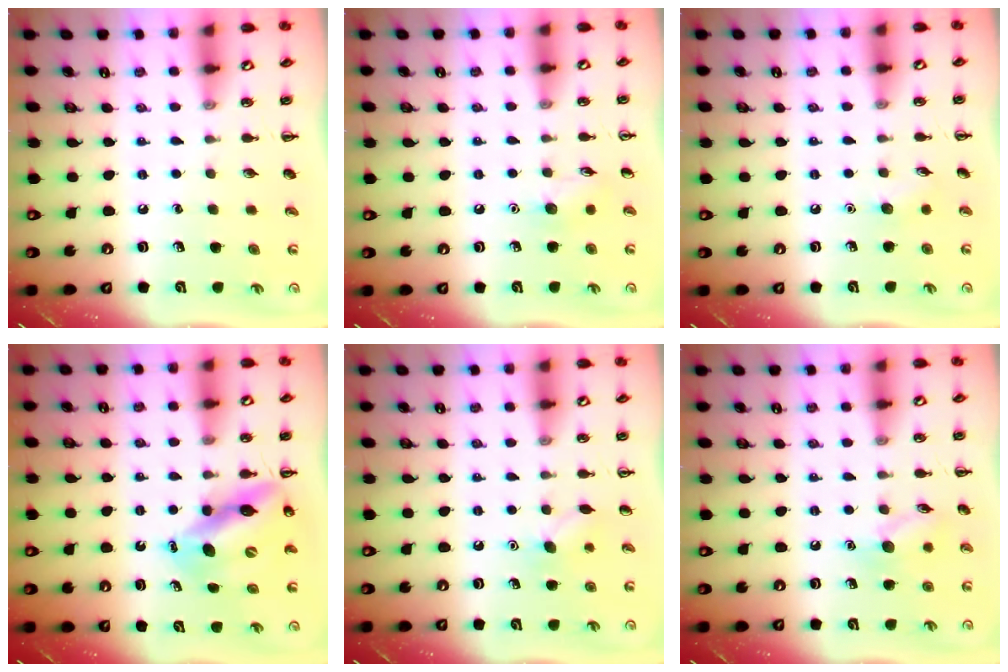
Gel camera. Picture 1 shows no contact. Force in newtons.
{"total": 6.7, "press": 6.5, "slide": 1.4}
{"total": 4.7, "press": 4.5, "slide": 1.5}
{"total": 12.8, "press": 12.4, "slide": 3.4}
{"total": 6.5, "press": 6.3, "slide": 1.7}
{"total": 9.1, "press": 9.0, "slide": 1.3}